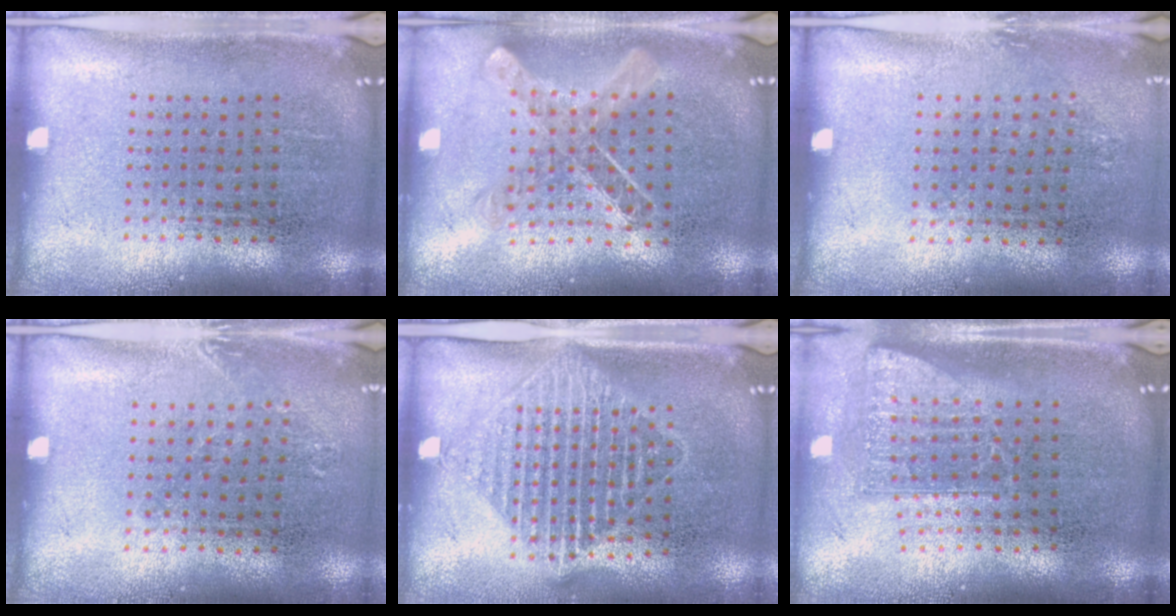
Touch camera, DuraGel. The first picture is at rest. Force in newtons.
{"total": 0.8, "press": 0.8, "slide": 0.0}
{"total": 0.8, "press": 0.7, "slide": 0.4}
{"total": 0.8, "press": 0.8, "slide": 0.2}
{"total": 1.7, "press": 1.4, "slide": 1.0}
{"total": 1.7, "press": 1.3, "slide": 1.1}